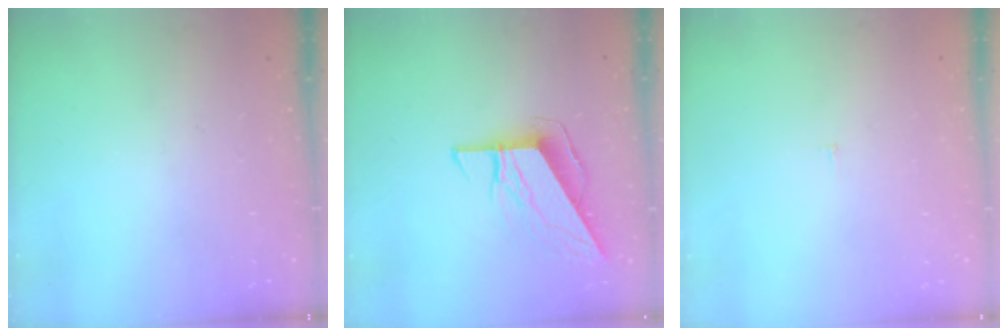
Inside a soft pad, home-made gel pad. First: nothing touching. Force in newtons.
{"total": 8.2, "press": 8.2, "slide": 0.3}
{"total": 2.3, "press": 2.3, "slide": 0.2}